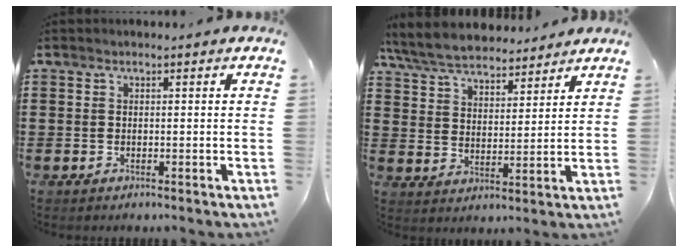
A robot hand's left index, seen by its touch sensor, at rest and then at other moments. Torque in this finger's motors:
{"motor_torque": [0.60, -1.54, 0.45, 0.21]}